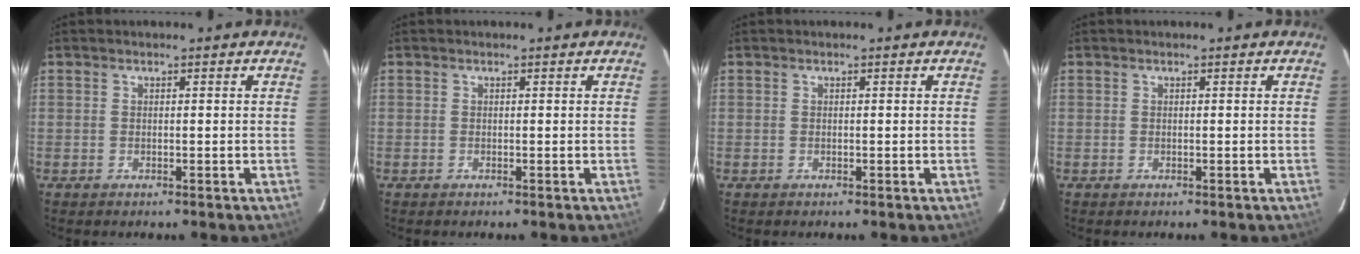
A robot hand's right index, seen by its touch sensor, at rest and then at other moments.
{"total": 0.0}
{"total": 0.0}
{"total": 0.0}